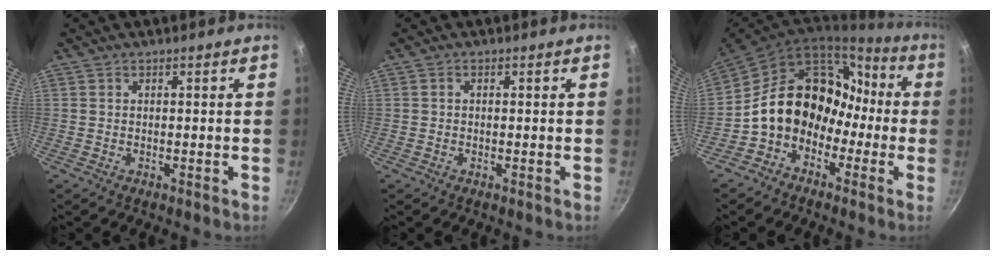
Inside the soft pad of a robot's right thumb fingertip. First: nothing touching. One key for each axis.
{"total": 0.5, "fx": 0.0, "fy": 0.4, "fz": 0.3, "tx": -0.005, "ty": 0.004, "tz": 0.001}
{"total": 18.0, "fx": -3.0, "fy": 14.5, "fz": 10.3, "tx": -0.126, "ty": 0.082, "tz": -0.051}